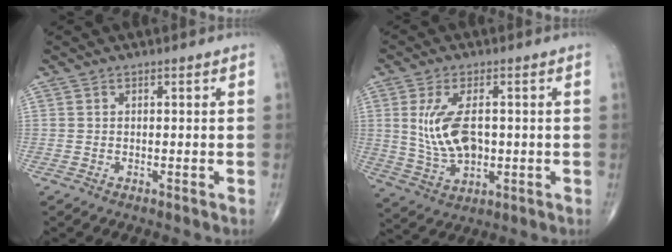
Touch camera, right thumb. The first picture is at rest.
{"total": 10.4, "force": [0.9, 5.6, 8.7], "torque": [-0.168, -0.006, 0.029]}